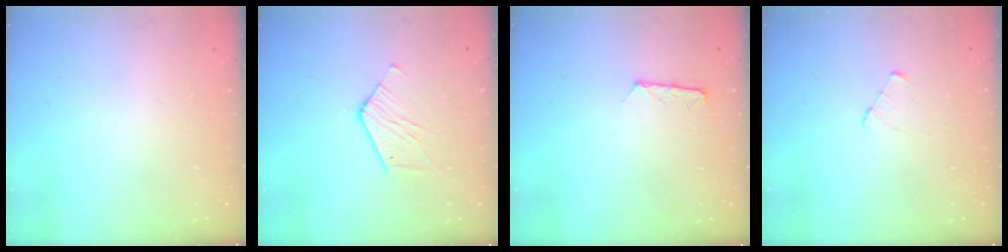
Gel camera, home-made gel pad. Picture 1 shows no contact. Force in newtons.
{"total": 6.6, "press": 6.6, "slide": 0.2}
{"total": 6.7, "press": 6.7, "slide": 0.7}
{"total": 3.0, "press": 2.9, "slide": 0.3}